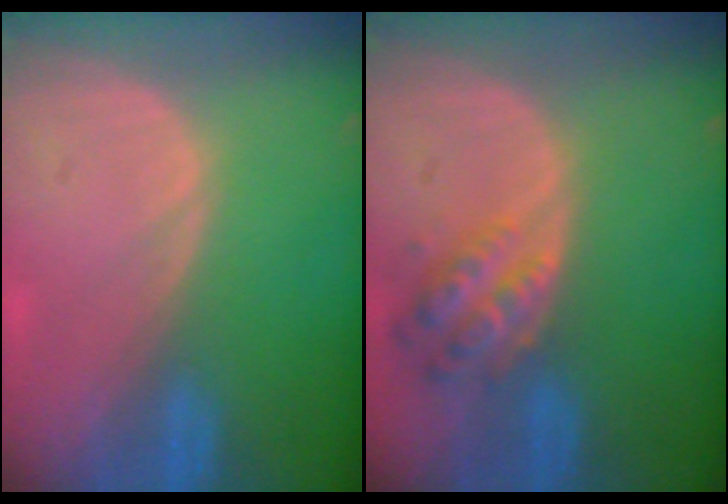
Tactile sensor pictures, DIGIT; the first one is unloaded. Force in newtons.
{"total": 6.0, "press": 5.5, "slide": 2.4}